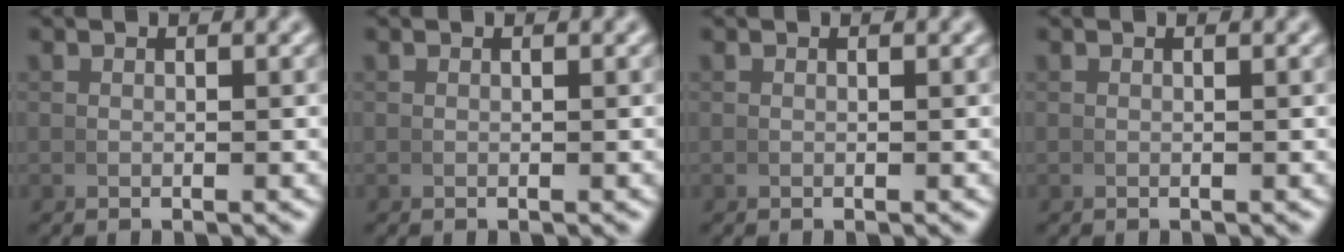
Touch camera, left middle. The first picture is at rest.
{"total": 0.0}
{"total": 0.0}
{"total": 0.0}